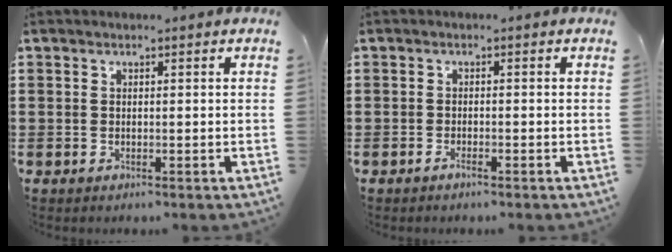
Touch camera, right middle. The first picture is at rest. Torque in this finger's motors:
{"motor_torque": [0.72, 0.77, -0.02, -0.01]}